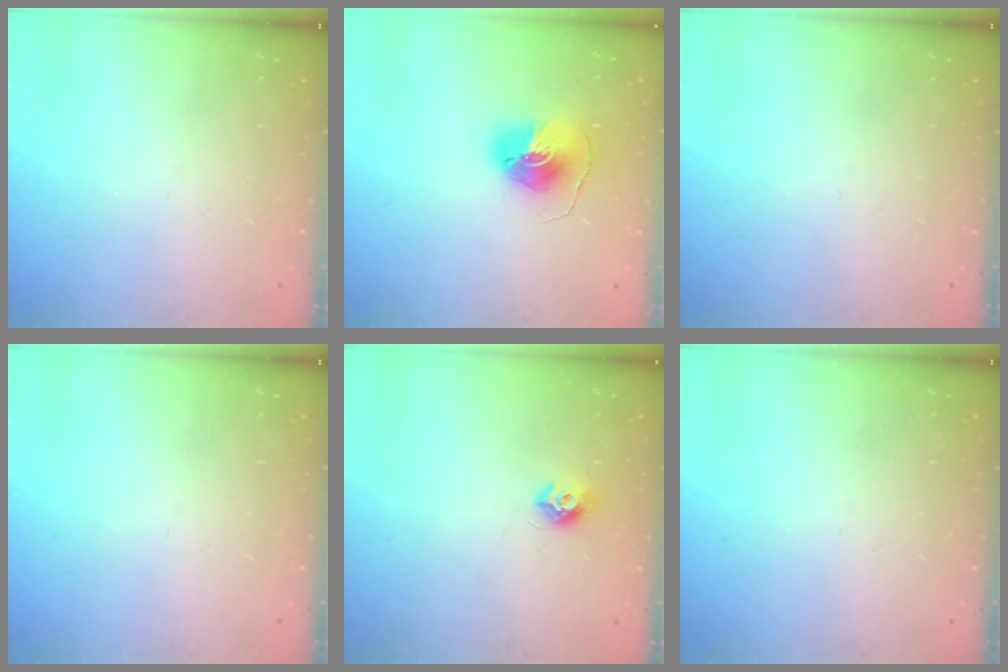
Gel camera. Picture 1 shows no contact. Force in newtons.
{"total": 9.6, "press": 9.6, "slide": 0.8}
{"total": 0.0}
{"total": 0.0}
{"total": 7.7, "press": 7.7, "slide": 0.7}
{"total": 0.0}